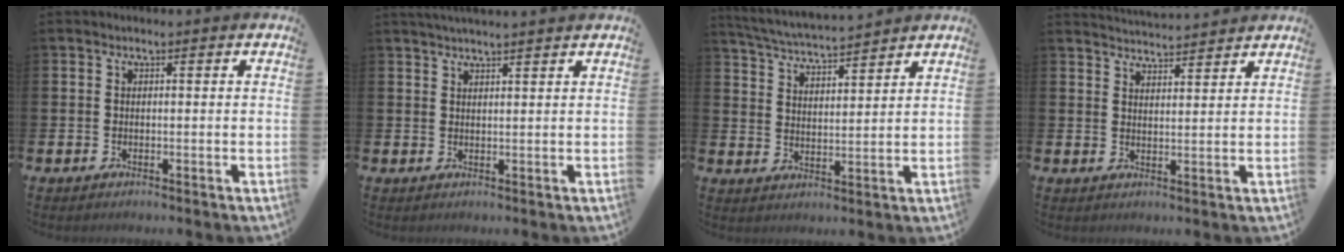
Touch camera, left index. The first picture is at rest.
{"total": 2.3, "force": [2.2, -0.3, 0.4], "torque": [-0.009, -0.008, 0.041]}
{"total": 5.1, "force": [5.0, 0.0, 0.7], "torque": [-0.039, -0.033, 0.089]}
{"total": 3.9, "force": [3.9, -0.1, -0.1], "torque": [-0.006, -0.025, 0.072]}